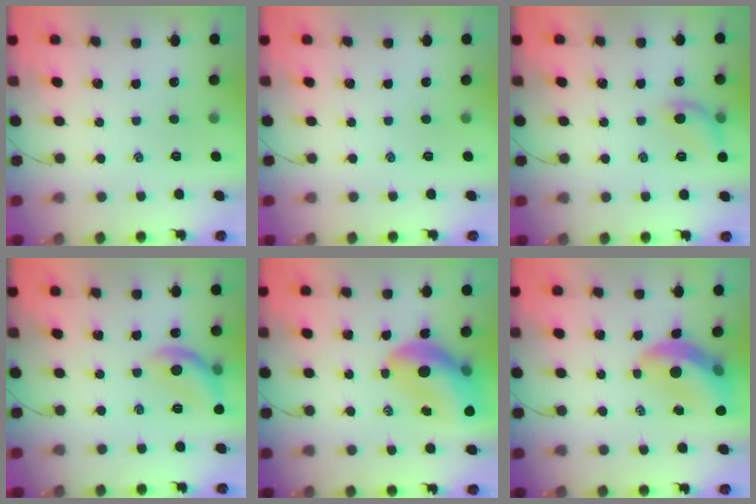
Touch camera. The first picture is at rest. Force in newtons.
{"total": 0.0}
{"total": 7.7, "press": 7.6, "slide": 0.4}
{"total": 11.5, "press": 11.4, "slide": 0.7}
{"total": 15.4, "press": 14.7, "slide": 4.7}
{"total": 11.8, "press": 11.3, "slide": 3.3}